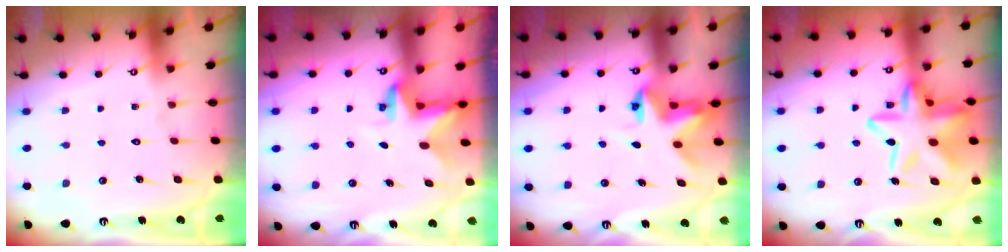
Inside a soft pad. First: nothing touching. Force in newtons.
{"total": 3.0, "press": 3.0, "slide": 0.2}
{"total": 4.5, "press": 4.5, "slide": 0.5}
{"total": 20.7, "press": 20.6, "slide": 1.9}